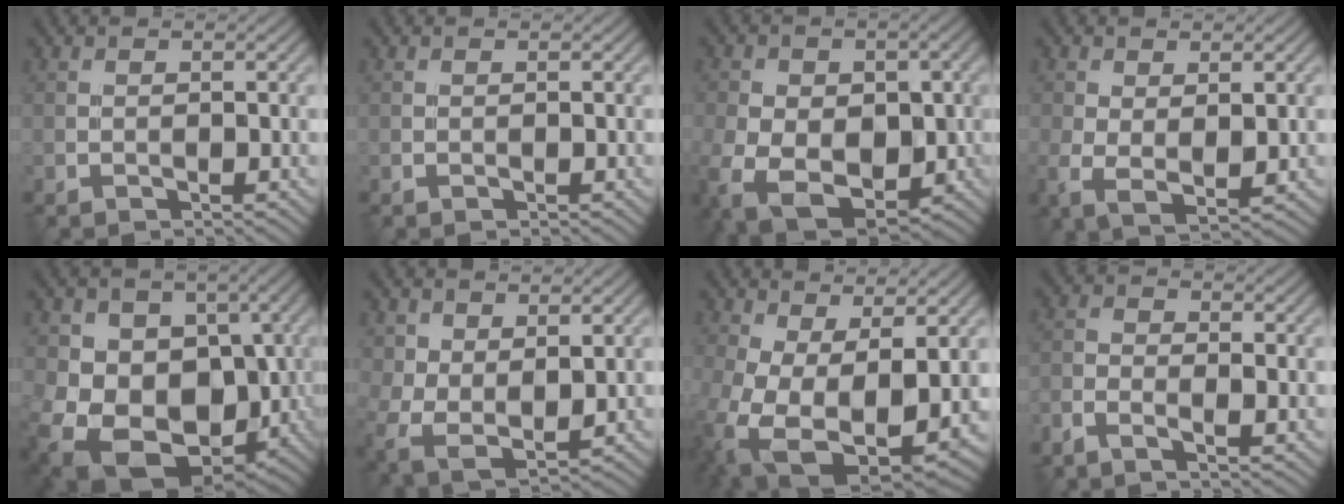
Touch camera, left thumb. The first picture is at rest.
{"total": 0.0}
{"total": 12.9, "force": [-3.4, 9.0, 8.6], "torque": [-0.156, -0.033, -0.038]}
{"total": 5.1, "force": [-0.1, 2.8, 4.2], "torque": [-0.101, -0.013, 0.002]}
{"total": 19.1, "force": [-4.4, 15.4, 10.4], "torque": [-0.195, -0.040, -0.070]}
{"total": 6.0, "force": [2.3, 4.0, 3.9], "torque": [-0.104, -0.015, 0.050]}
{"total": 14.5, "force": [-3.0, 8.3, 11.4], "torque": [-0.270, -0.062, -0.018]}
{"total": 3.2, "force": [-1.9, 0.9, 2.4], "torque": [-0.056, -0.006, -0.048]}